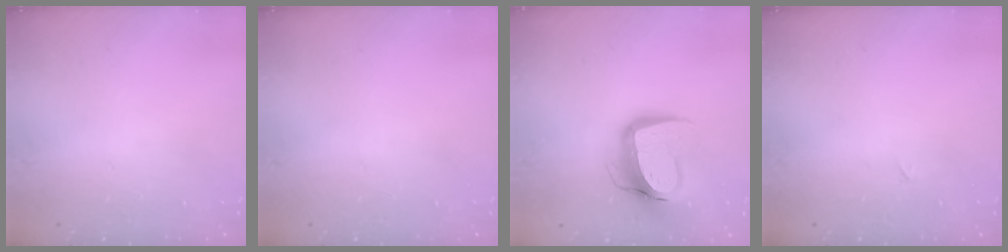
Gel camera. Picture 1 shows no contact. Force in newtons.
{"total": 0.0}
{"total": 13.5, "press": 13.4, "slide": 1.4}
{"total": 0.0}